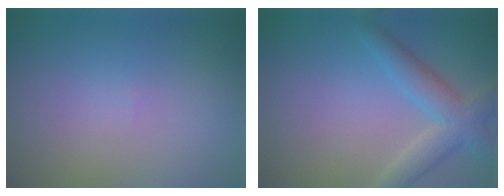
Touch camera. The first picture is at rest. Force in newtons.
{"total": 4.2, "press": 4.2, "slide": 0.3}